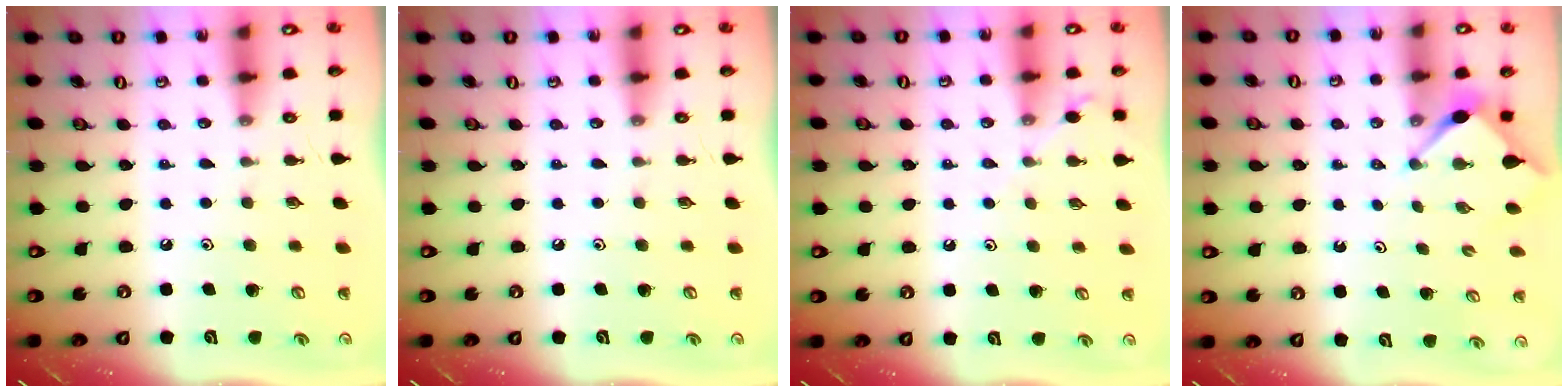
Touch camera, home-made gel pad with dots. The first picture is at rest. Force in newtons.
{"total": 0.0}
{"total": 4.8, "press": 4.8, "slide": 0.6}
{"total": 2.8, "press": 2.8, "slide": 0.3}